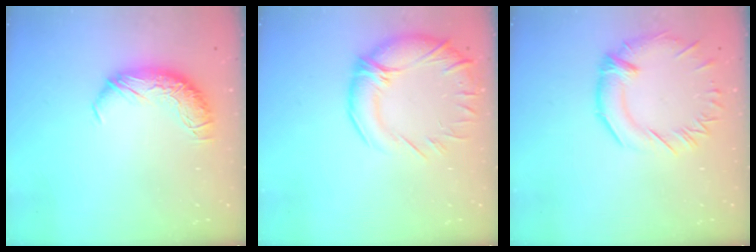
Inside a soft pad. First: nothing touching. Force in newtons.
{"total": 7.4, "press": 5.4, "slide": 5.0}
{"total": 2.1, "press": 1.6, "slide": 1.4}